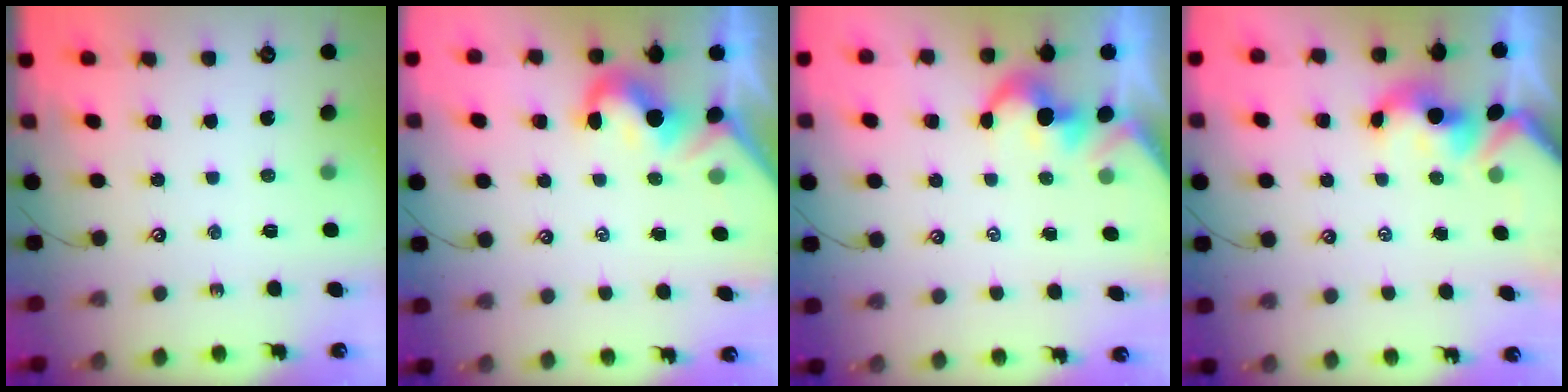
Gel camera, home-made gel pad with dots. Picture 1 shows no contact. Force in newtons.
{"total": 1.8, "press": 1.6, "slide": 0.8}
{"total": 1.6, "press": 1.6, "slide": 0.2}
{"total": 1.7, "press": 1.5, "slide": 0.8}